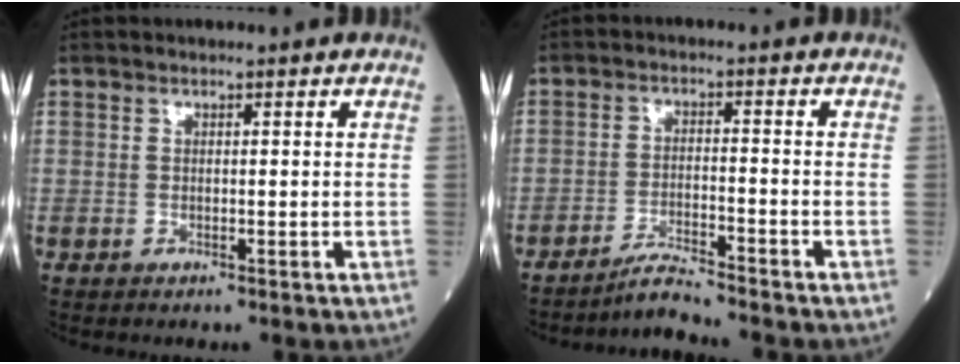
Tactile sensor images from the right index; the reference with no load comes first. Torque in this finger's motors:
{"motor_torque": [-0.54, -0.91, -0.02, -0.01]}